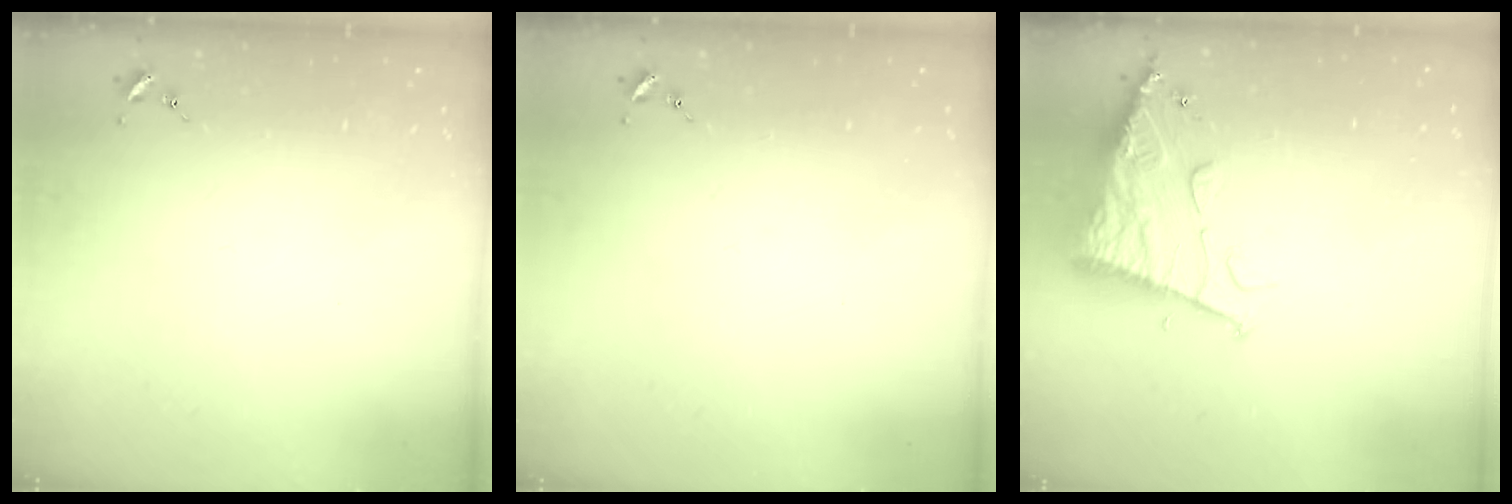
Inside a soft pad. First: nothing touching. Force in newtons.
{"total": 0.0}
{"total": 11.8, "press": 11.7, "slide": 1.2}